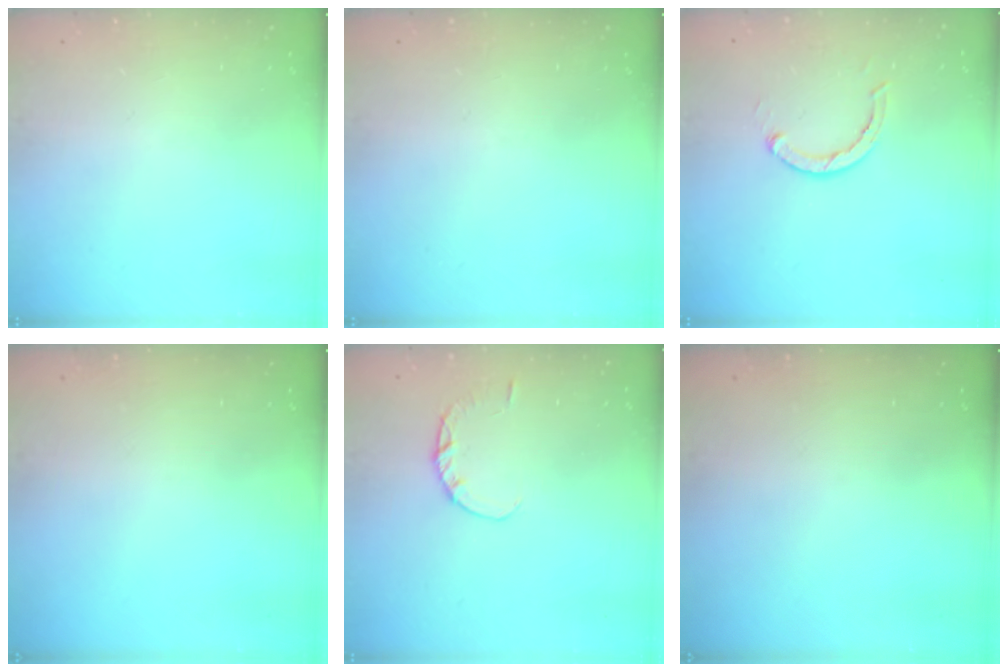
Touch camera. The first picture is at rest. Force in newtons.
{"total": 0.0}
{"total": 2.9, "press": 2.9, "slide": 0.5}
{"total": 0.0}
{"total": 2.9, "press": 2.8, "slide": 0.4}
{"total": 0.0}